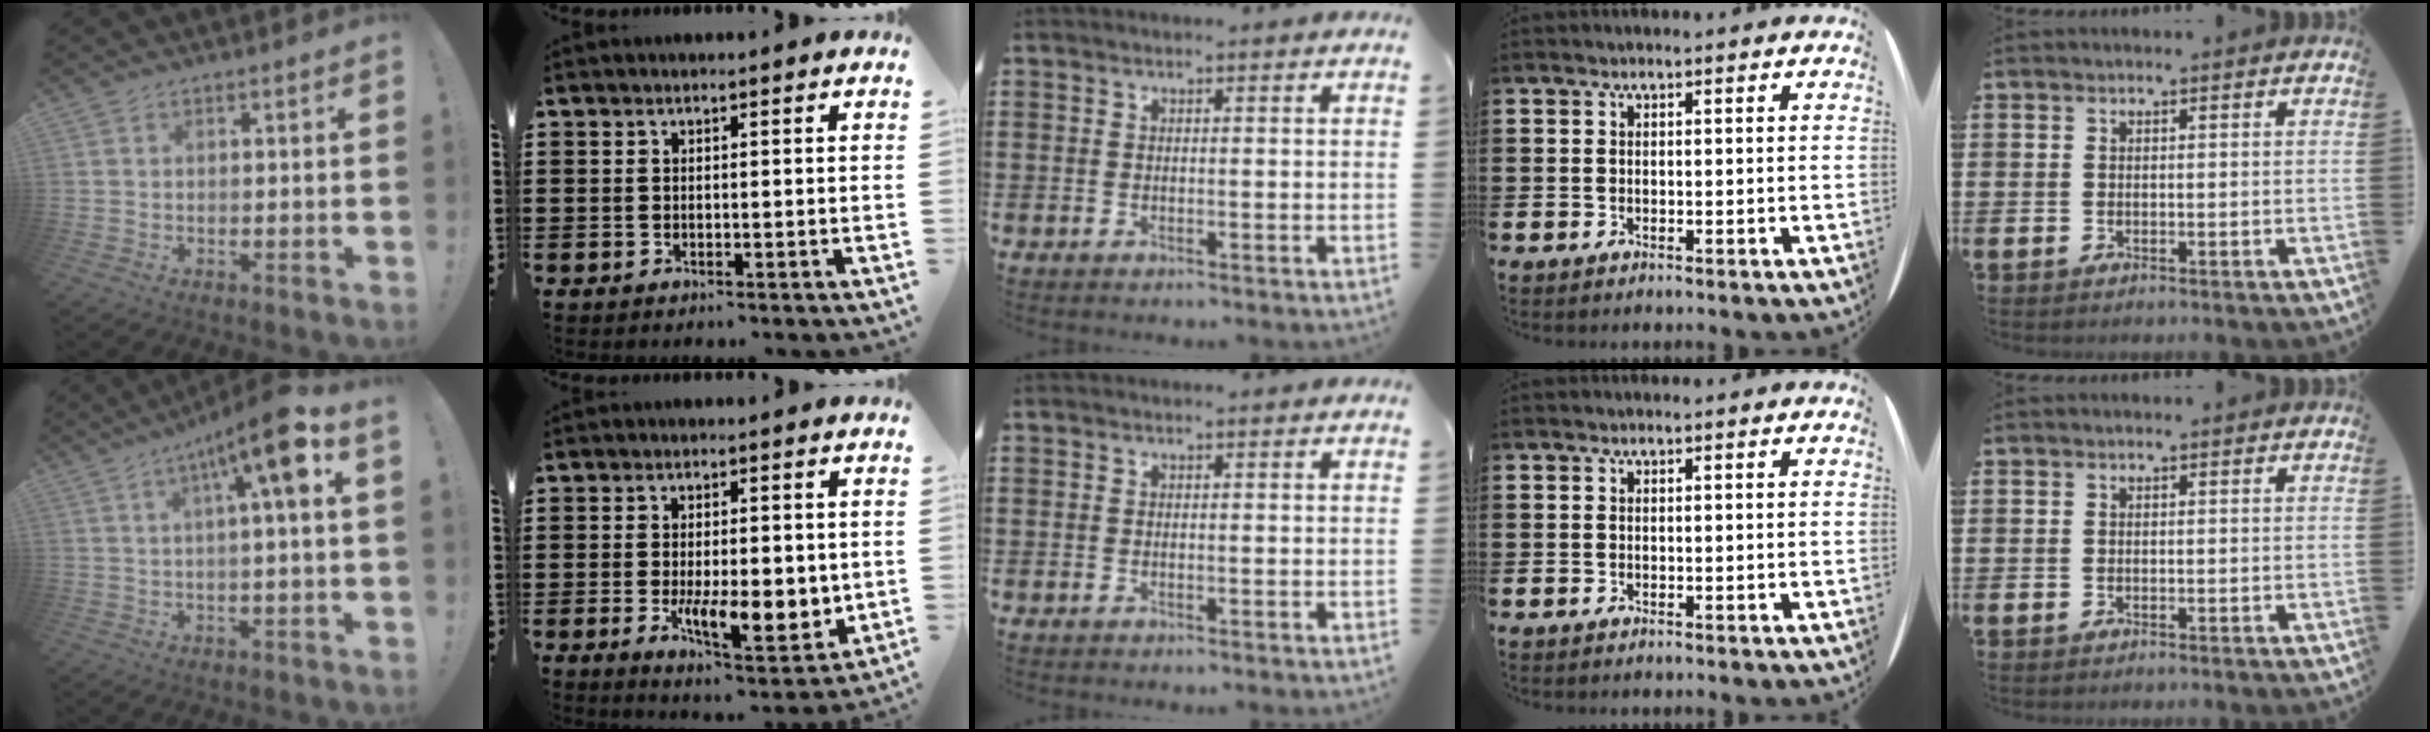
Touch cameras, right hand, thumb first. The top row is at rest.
{"thumb": {"total": 12.3, "force": [3.8, 0.7, 11.7], "torque": [-0.188, -0.022, 0.048]}, "index": {"total": 9.0, "force": [-1.1, 3.8, 8.0], "torque": [-0.123, -0.009, -0.017]}}